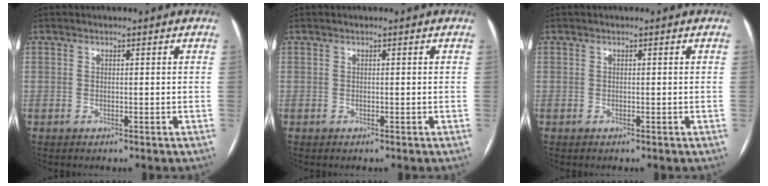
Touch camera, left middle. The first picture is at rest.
{"total": 0.0}
{"total": 0.0}